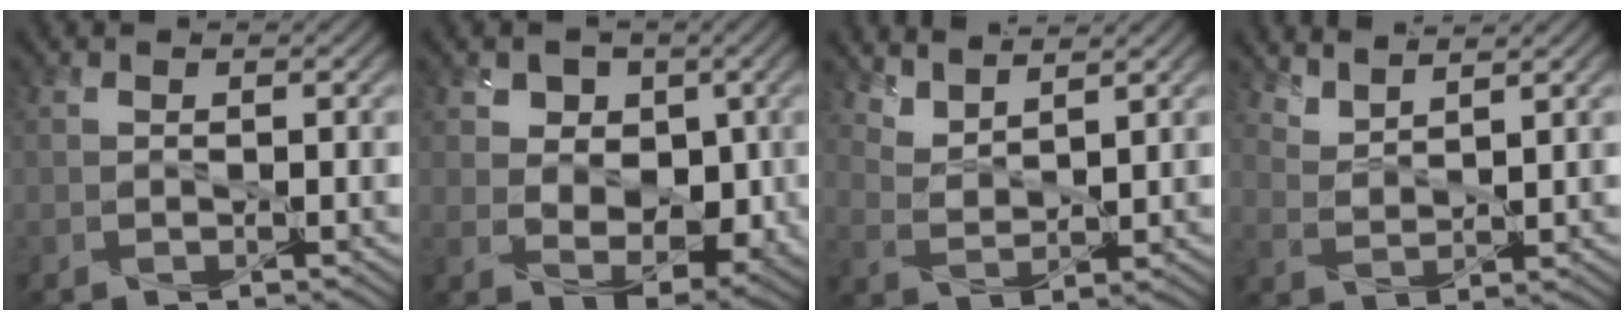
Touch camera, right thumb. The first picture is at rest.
{"total": 6.5, "force": [1.2, 4.8, 4.2], "torque": [-0.077, -0.009, 0.011]}
{"total": 4.6, "force": [3.9, 1.1, 2.1], "torque": [-0.055, -0.014, 0.095]}
{"total": 4.0, "force": [3.5, 0.7, 1.8], "torque": [-0.044, -0.014, 0.087]}